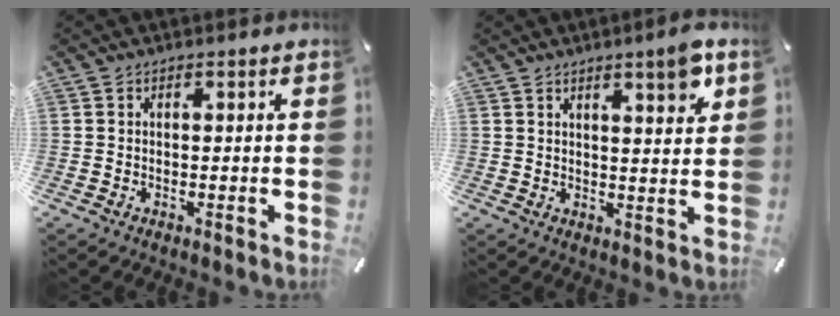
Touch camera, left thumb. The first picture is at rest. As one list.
[{"total": 6.3, "force": [4.1, 1.2, 4.7], "torque": [-0.068, -0.022, 0.063]}]